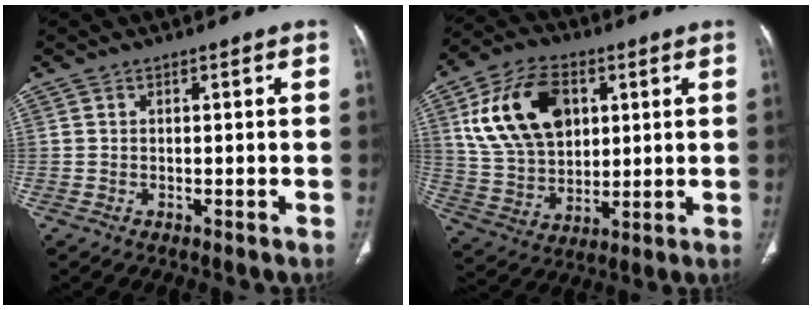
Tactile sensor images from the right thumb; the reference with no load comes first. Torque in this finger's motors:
{"motor_torque": [0.80, 2.30, 0.69, -0.18, 0.26]}